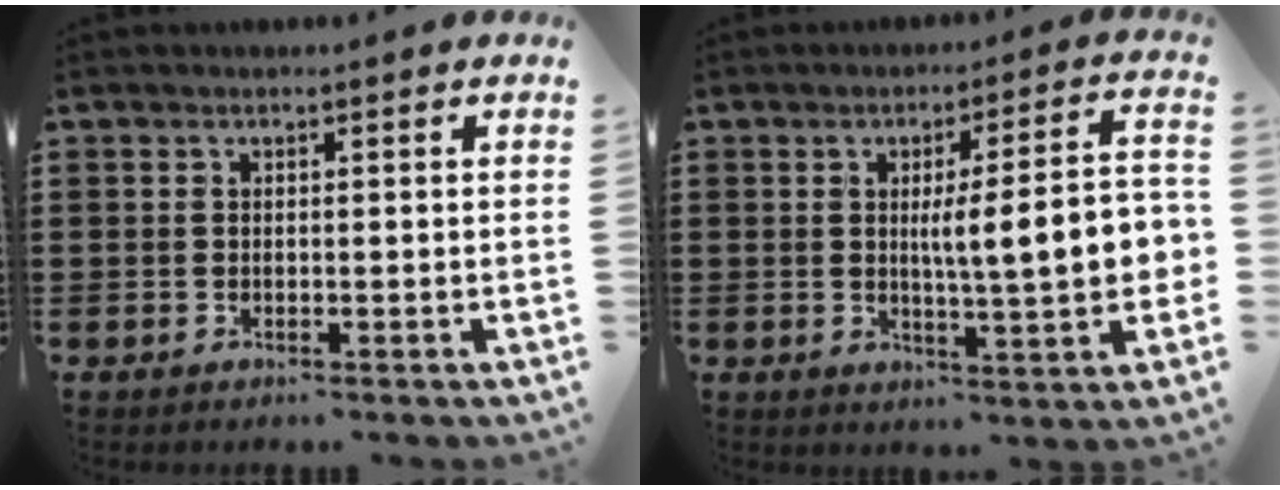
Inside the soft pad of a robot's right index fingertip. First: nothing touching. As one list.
[{"total": 10.2, "force": [0.2, 1.4, 10.1], "torque": [-0.155, -0.007, -0.005]}]